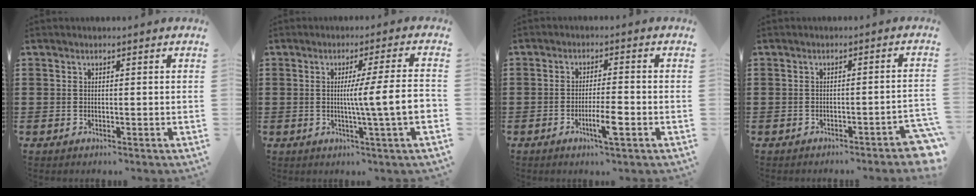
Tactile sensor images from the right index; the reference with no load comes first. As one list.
[{"total": 8.6, "force": [-0.6, -0.2, 8.5], "torque": [-0.140, -0.010, -0.017]}, {"total": 4.8, "force": [-2.1, 0.5, 4.3], "torque": [-0.083, -0.011, -0.040]}, {"total": 2.5, "force": [-2.0, 0.1, 1.5], "torque": [-0.024, -0.004, -0.040]}]